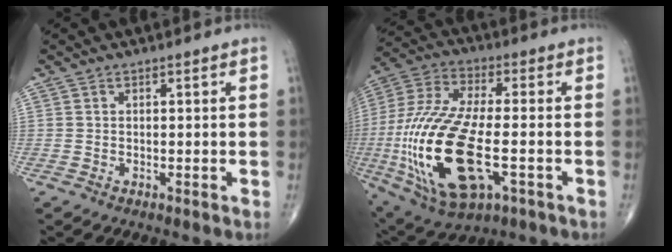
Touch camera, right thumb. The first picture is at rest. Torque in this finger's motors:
{"motor_torque": [2.21, 2.61, 2.69, -0.08, 0.98]}